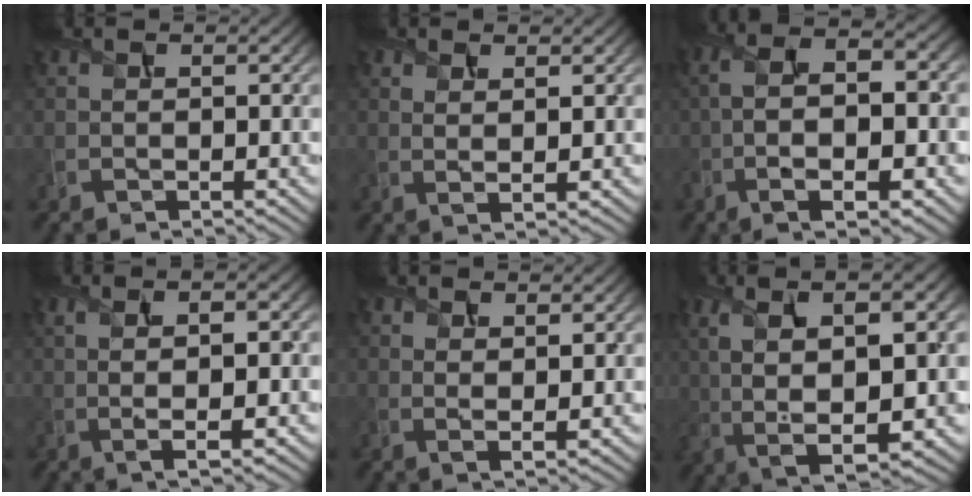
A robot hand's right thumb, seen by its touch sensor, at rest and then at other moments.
{"total": 1.7, "force": [1.1, 0.4, 1.3], "torque": [-0.031, -0.005, 0.021]}
{"total": 9.9, "force": [-1.7, 3.9, 9.0], "torque": [-0.187, 0.000, -0.029]}
{"total": 5.0, "force": [0.3, 1.2, 4.8], "torque": [-0.082, 0.002, 0.002]}
{"total": 2.1, "force": [1.2, 0.8, 1.5], "torque": [-0.034, -0.008, 0.024]}
{"total": 12.7, "force": [1.9, 4.7, 11.7], "torque": [-0.245, -0.003, 0.045]}